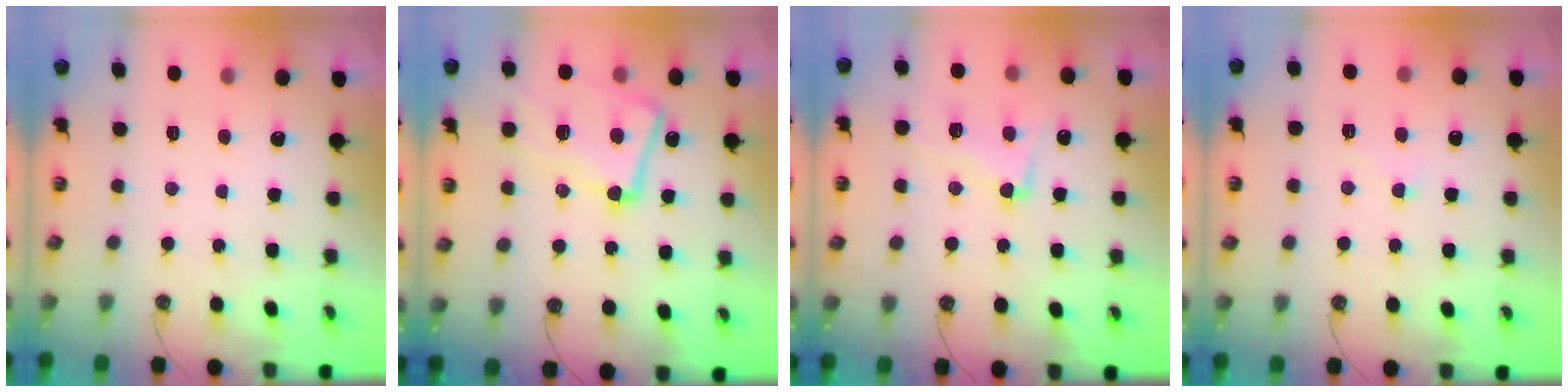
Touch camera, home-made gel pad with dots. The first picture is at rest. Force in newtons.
{"total": 7.6, "press": 7.3, "slide": 2.0}
{"total": 4.4, "press": 4.1, "slide": 1.6}
{"total": 2.6, "press": 2.5, "slide": 0.6}